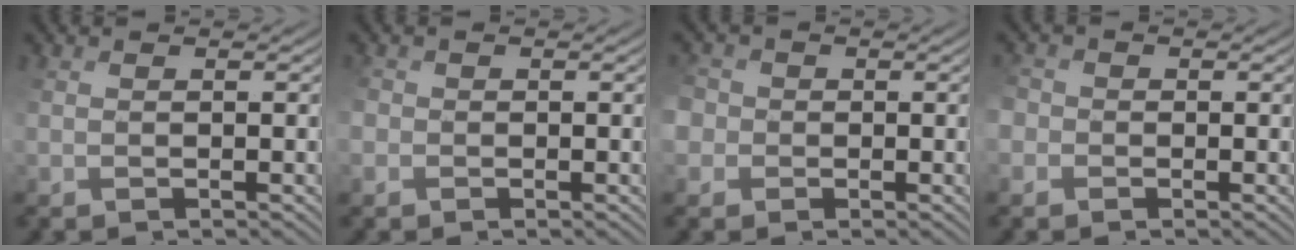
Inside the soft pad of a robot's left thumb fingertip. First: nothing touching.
{"total": 1.4, "force": [-0.4, 1.3, 0.0], "torque": [-0.006, 0.004, -0.009]}
{"total": 4.2, "force": [-1.0, 3.9, 1.2], "torque": [-0.048, 0.007, -0.031]}
{"total": 2.6, "force": [-1.2, 2.2, 0.7], "torque": [-0.021, 0.005, -0.025]}